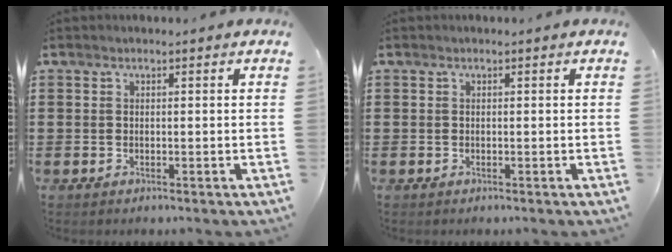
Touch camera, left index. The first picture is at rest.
{"total": 0.0}